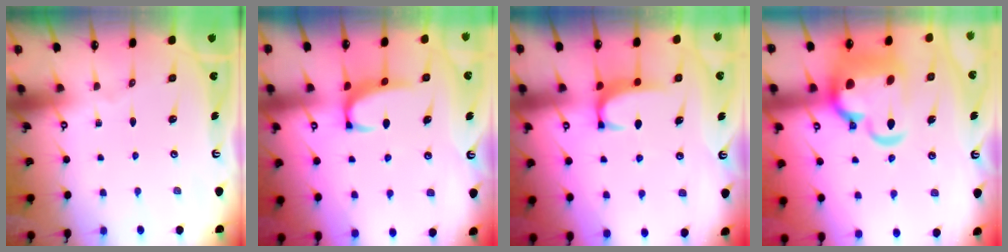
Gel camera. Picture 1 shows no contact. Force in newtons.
{"total": 2.2, "press": 2.1, "slide": 0.6}
{"total": 1.8, "press": 1.7, "slide": 0.5}
{"total": 11.8, "press": 11.6, "slide": 2.3}